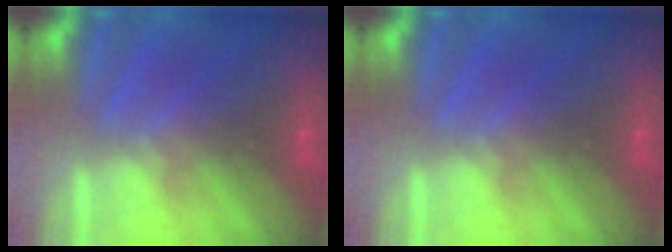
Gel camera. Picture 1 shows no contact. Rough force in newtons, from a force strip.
{"total": 0.0}